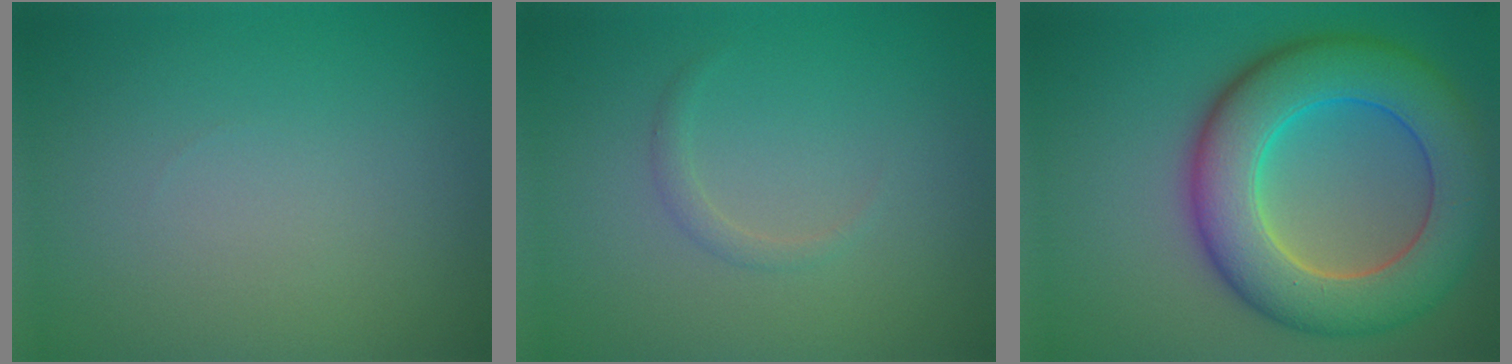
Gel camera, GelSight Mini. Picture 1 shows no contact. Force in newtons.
{"total": 0.9, "press": 0.9, "slide": 0.1}
{"total": 10.4, "press": 10.4, "slide": 0.4}